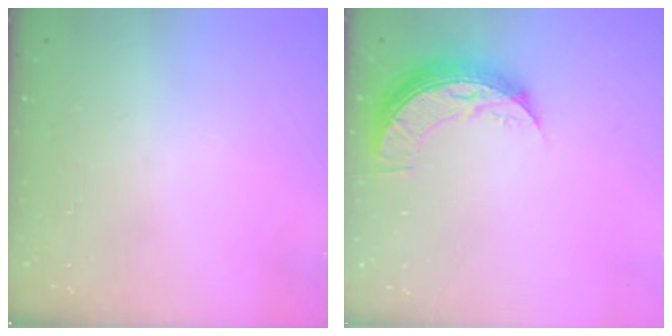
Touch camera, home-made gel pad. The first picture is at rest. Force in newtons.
{"total": 9.8, "press": 9.8, "slide": 0.7}